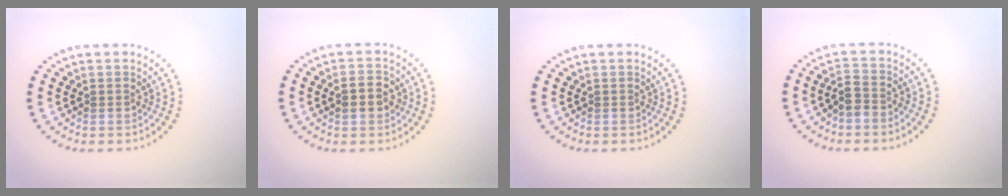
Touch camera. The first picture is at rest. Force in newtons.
{"total": 2.7, "press": 2.7, "slide": 0.1}
{"total": 0.0}
{"total": 2.1, "press": 1.8, "slide": 1.1}